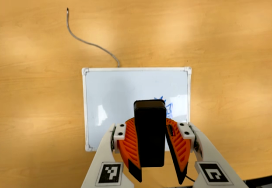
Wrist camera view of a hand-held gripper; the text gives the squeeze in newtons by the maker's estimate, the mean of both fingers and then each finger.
{"total": 9.8, "left": 9.8, "right": 9.9}